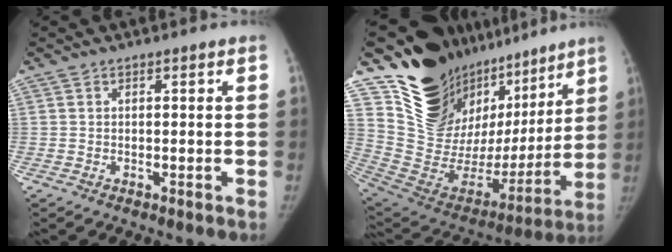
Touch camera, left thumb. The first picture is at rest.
{"total": 30.3, "force": [20.2, 17.4, 14.4], "torque": [-0.193, -0.075, 0.334]}